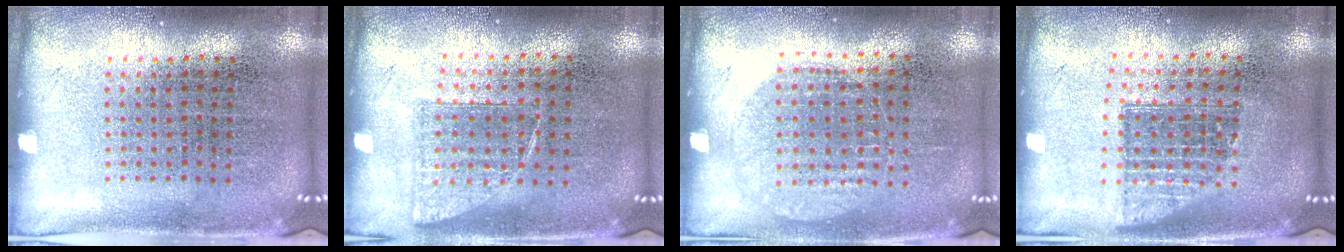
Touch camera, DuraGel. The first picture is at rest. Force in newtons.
{"total": 0.8, "press": 0.7, "slide": 0.2}
{"total": 0.9, "press": 0.8, "slide": 0.4}
{"total": 1.4, "press": 1.1, "slide": 0.8}